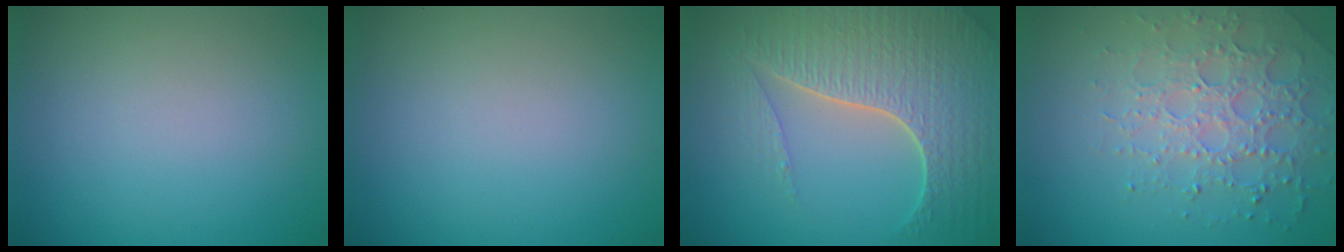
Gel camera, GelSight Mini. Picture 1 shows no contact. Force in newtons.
{"total": 0.0}
{"total": 7.5, "press": 5.6, "slide": 5.0}
{"total": 4.1, "press": 3.9, "slide": 1.2}